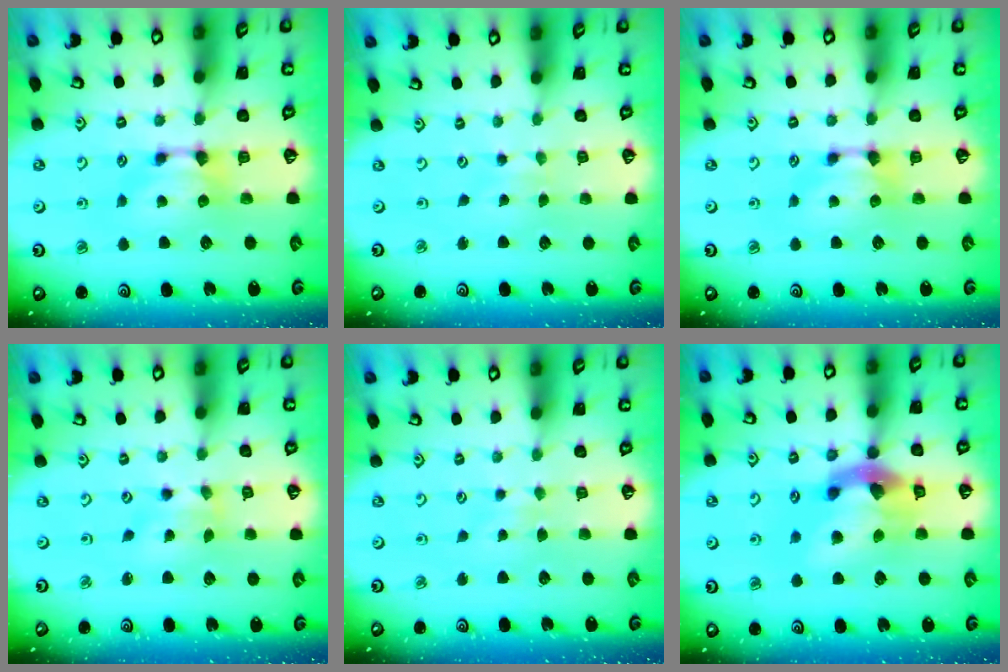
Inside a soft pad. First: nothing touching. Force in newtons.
{"total": 3.5, "press": 3.5, "slide": 0.1}
{"total": 0.0}
{"total": 1.5, "press": 1.1, "slide": 1.0}
{"total": 3.5, "press": 3.5, "slide": 0.4}
{"total": 8.2, "press": 7.7, "slide": 2.8}